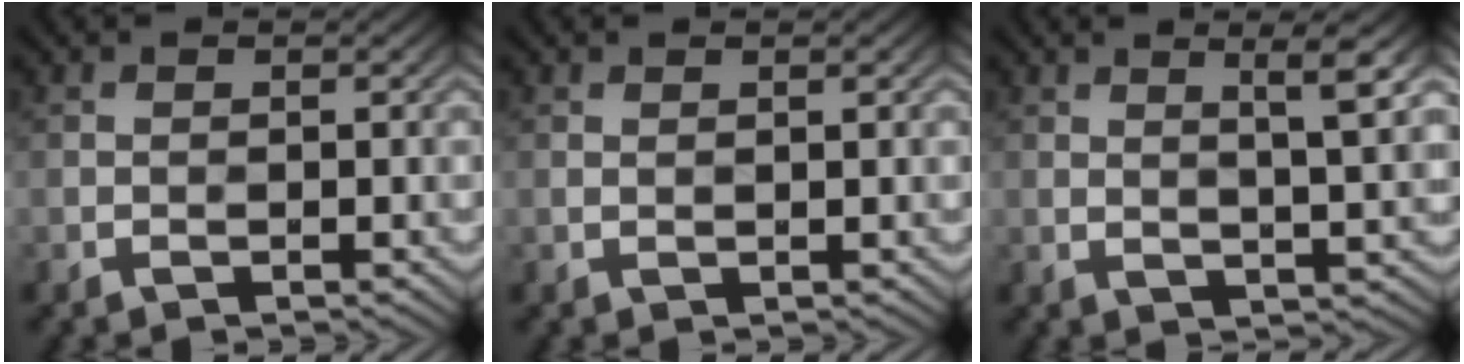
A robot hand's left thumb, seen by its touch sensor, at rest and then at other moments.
{"total": 0.9, "force": [0.8, -0.1, 0.3], "torque": [-0.001, 0.007, 0.010]}
{"total": 4.1, "force": [2.6, 0.1, 3.2], "torque": [-0.053, 0.010, 0.048]}